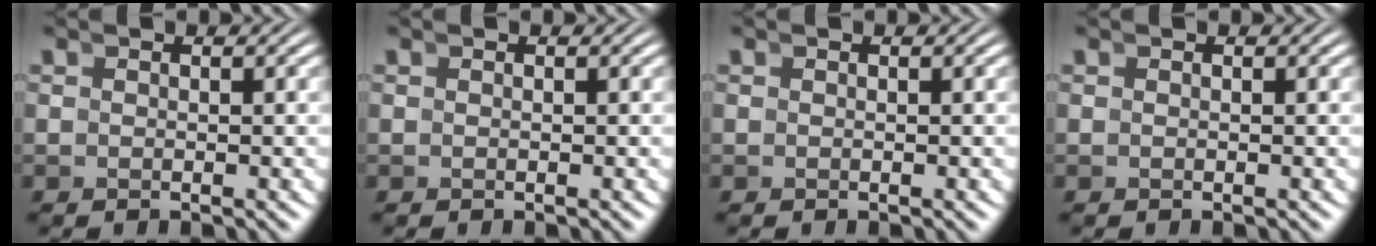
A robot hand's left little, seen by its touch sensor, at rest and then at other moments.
{"total": 0.0}
{"total": 0.0}
{"total": 0.0}